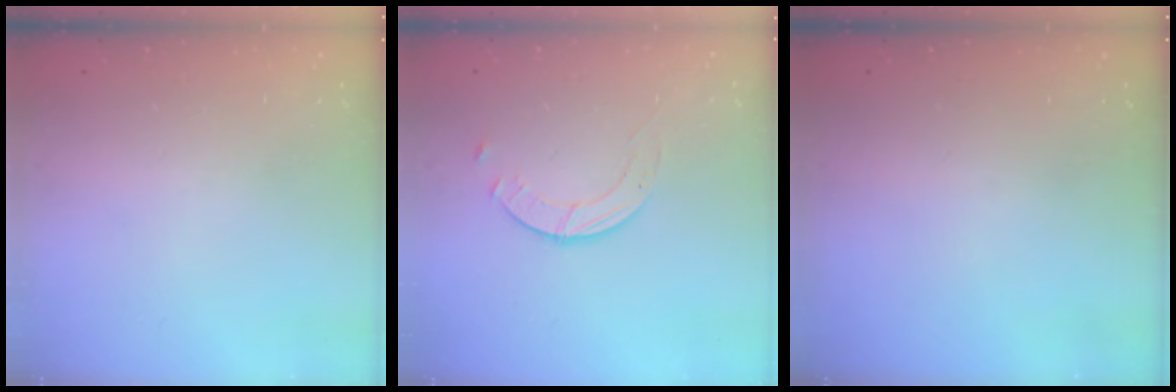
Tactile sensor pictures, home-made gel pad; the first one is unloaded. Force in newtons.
{"total": 2.3, "press": 2.3, "slide": 0.3}
{"total": 0.0}